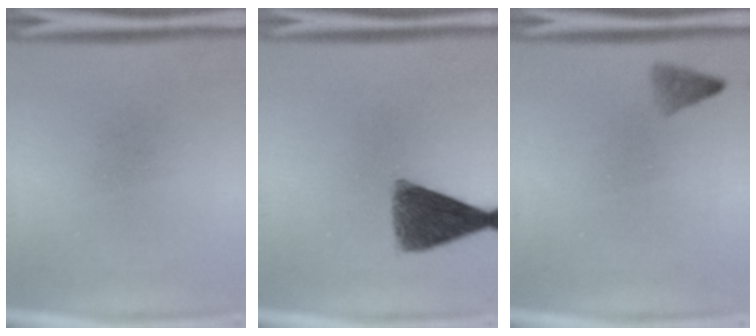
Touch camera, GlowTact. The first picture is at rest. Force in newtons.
{"total": 9.0}
{"total": 1.6}